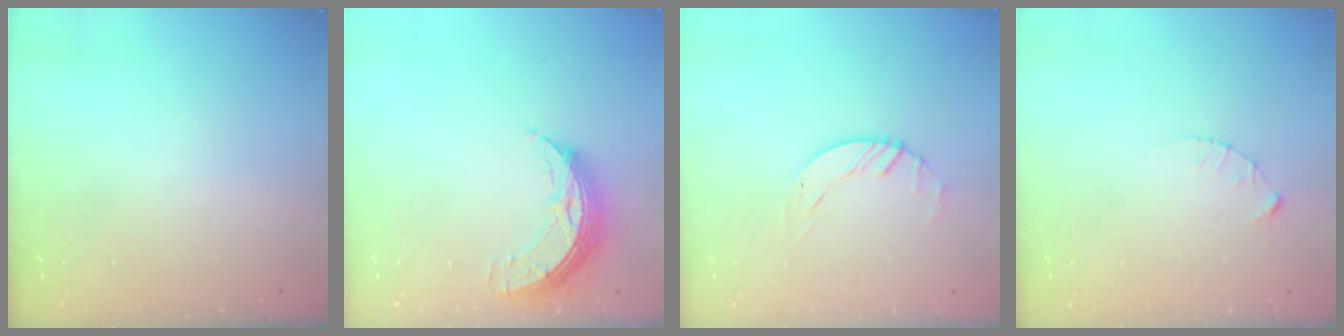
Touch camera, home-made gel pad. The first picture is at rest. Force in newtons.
{"total": 9.8, "press": 9.8, "slide": 0.6}
{"total": 1.4, "press": 1.4, "slide": 0.2}
{"total": 2.1, "press": 2.1, "slide": 0.3}